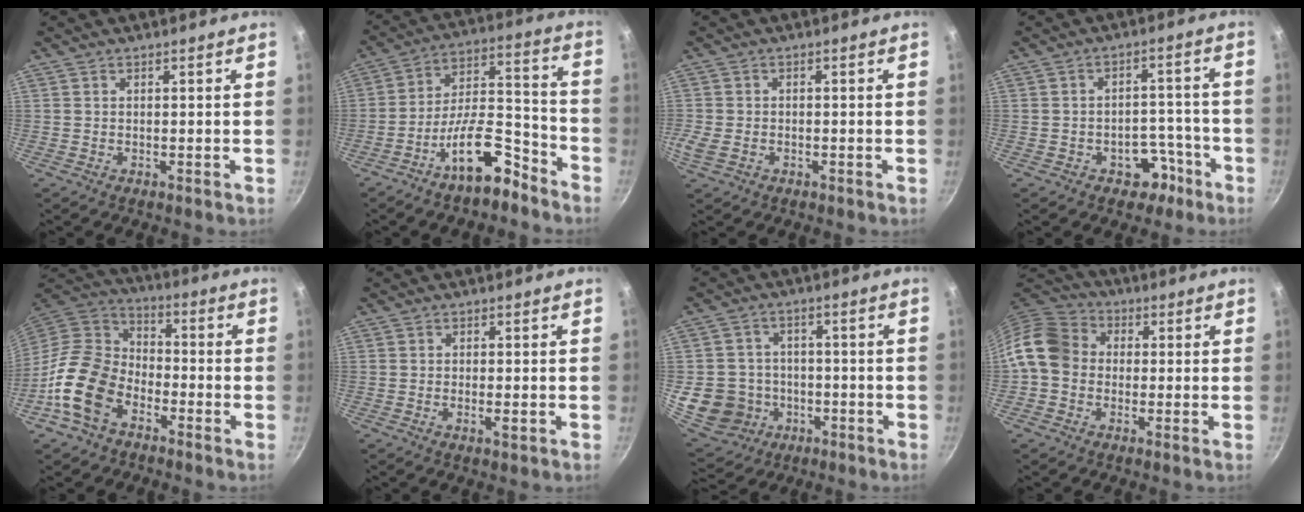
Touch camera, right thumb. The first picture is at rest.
{"total": 14.1, "force": [-9.1, 5.4, 9.3], "torque": [-0.127, 0.091, -0.157]}
{"total": 4.0, "force": [-1.4, 2.7, 2.5], "torque": [-0.062, 0.001, -0.030]}
{"total": 6.7, "force": [-3.7, 4.8, 2.8], "torque": [0.000, 0.046, -0.036]}
{"total": 14.8, "force": [-6.9, 10.0, 8.5], "torque": [-0.136, 0.054, -0.154]}
{"total": 1.9, "force": [-0.6, 0.6, 1.7], "torque": [-0.037, 0.000, -0.014]}
{"total": 12.3, "force": [-2.9, 11.2, 4.2], "torque": [-0.057, 0.030, -0.036]}
{"total": 10.2, "force": [-0.5, 8.5, 5.5], "torque": [-0.077, 0.025, -0.034]}